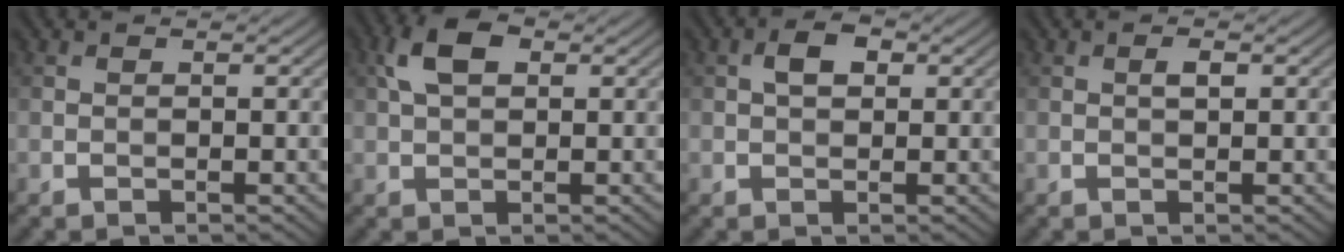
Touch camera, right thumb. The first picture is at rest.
{"total": 4.6, "force": [1.5, 2.6, 3.6], "torque": [-0.082, 0.011, 0.023]}
{"total": 2.8, "force": [0.7, 1.7, 2.1], "torque": [-0.037, 0.006, 0.009]}
{"total": 1.1, "force": [0.2, 0.4, 1.0], "torque": [-0.021, 0.001, 0.004]}